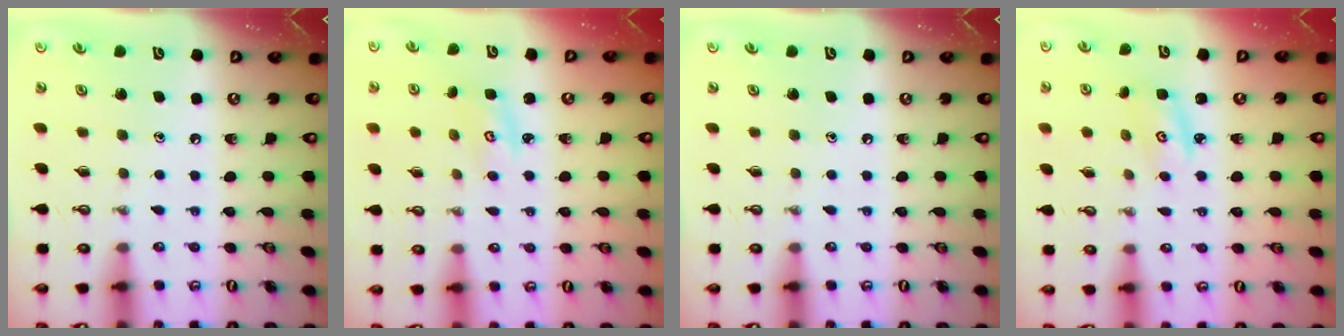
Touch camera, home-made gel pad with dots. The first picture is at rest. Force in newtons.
{"total": 2.9, "press": 2.8, "slide": 0.4}
{"total": 0.0}
{"total": 2.7, "press": 2.7, "slide": 0.2}